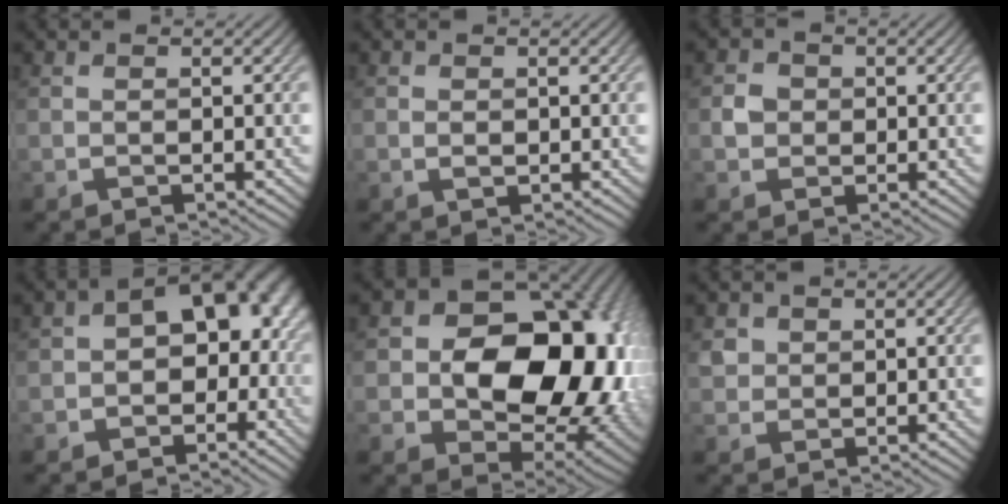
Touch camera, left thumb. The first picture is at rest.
{"total": 0.9, "force": [0.0, 0.6, 0.7], "torque": [-0.014, -0.003, 0.003]}
{"total": 2.2, "force": [0.1, 2.1, 0.7], "torque": [-0.014, 0.002, -0.001]}
{"total": 11.1, "force": [-0.4, 7.8, 7.9], "torque": [-0.067, 0.005, -0.012]}
{"total": 18.5, "force": [1.5, 13.2, 12.9], "torque": [-0.160, -0.020, 0.035]}
{"total": 2.0, "force": [0.7, 1.9, 0.5], "torque": [-0.014, 0.000, 0.015]}